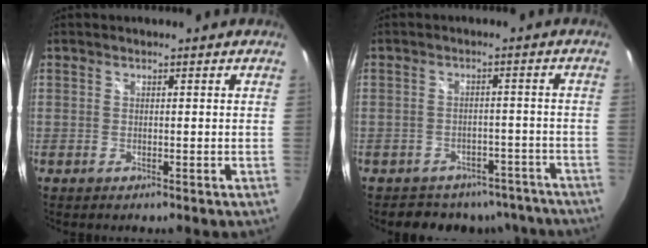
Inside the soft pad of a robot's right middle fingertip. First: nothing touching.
{"total": 12.1, "force": [-10.1, 6.2, 2.4], "torque": [-0.056, 0.020, -0.117]}